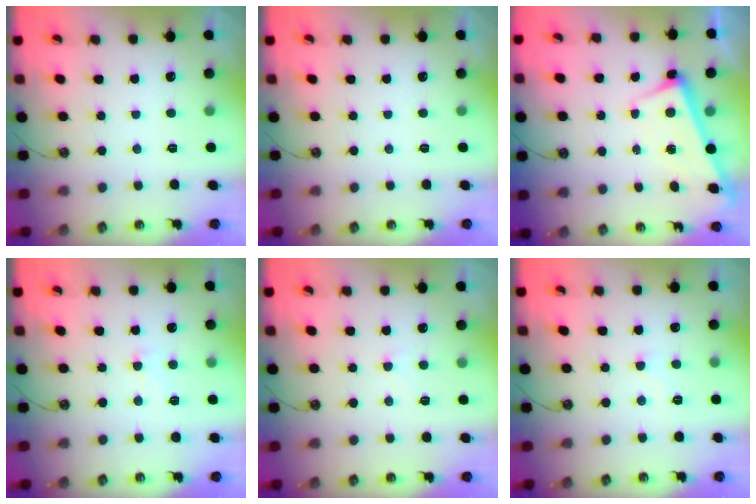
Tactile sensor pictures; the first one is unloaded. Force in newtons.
{"total": 0.0}
{"total": 2.9, "press": 2.9, "slide": 0.4}
{"total": 0.6, "press": 0.3, "slide": 0.5}
{"total": 0.7, "press": 0.2, "slide": 0.7}
{"total": 4.5, "press": 4.5, "slide": 0.5}